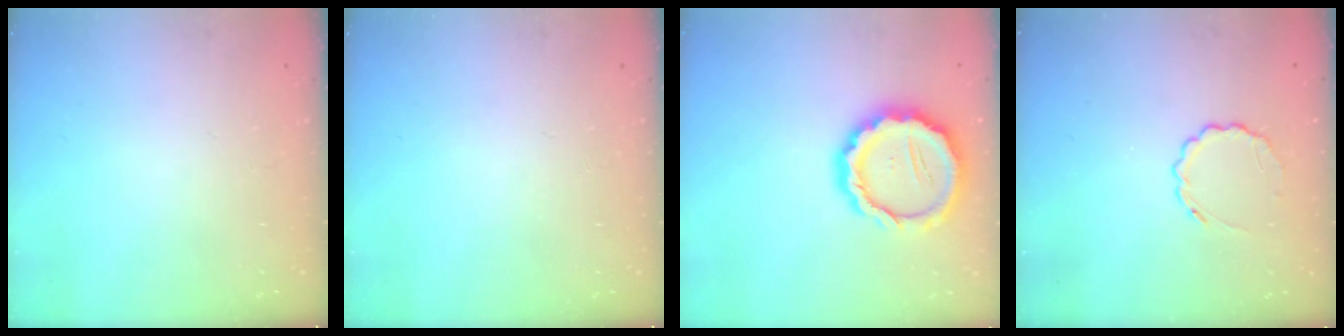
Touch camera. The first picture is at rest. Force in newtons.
{"total": 0.0}
{"total": 15.3, "press": 15.0, "slide": 2.9}
{"total": 5.8, "press": 5.6, "slide": 1.6}